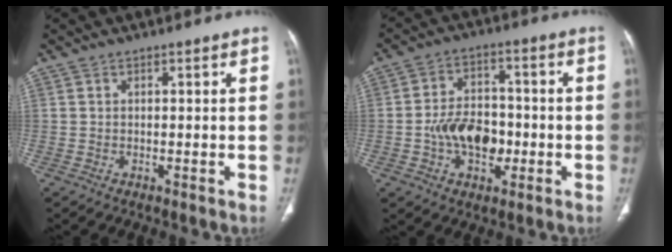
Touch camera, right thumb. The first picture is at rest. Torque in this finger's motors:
{"motor_torque": [1.20, 2.60, 0.11, -0.28, 0.07]}